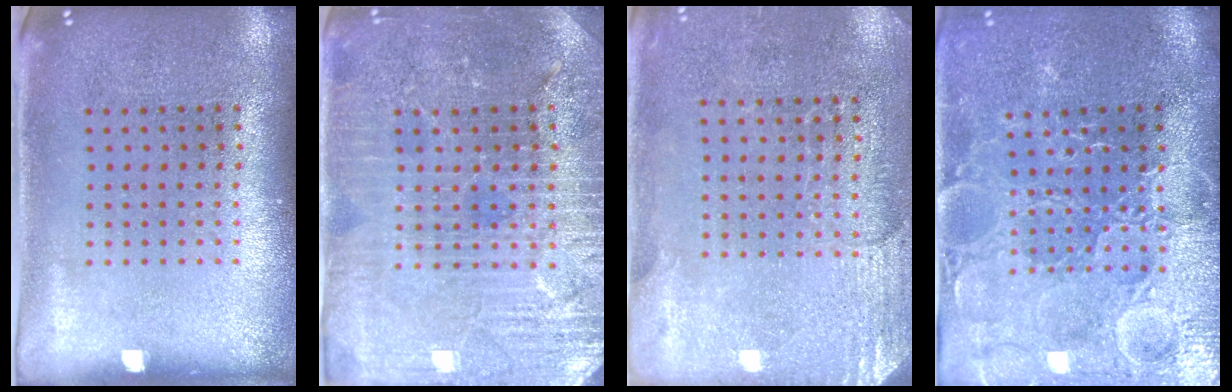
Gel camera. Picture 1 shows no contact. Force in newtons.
{"total": 4.0, "press": 3.8, "slide": 1.2}
{"total": 2.6, "press": 2.3, "slide": 1.2}
{"total": 3.7, "press": 3.6, "slide": 0.9}